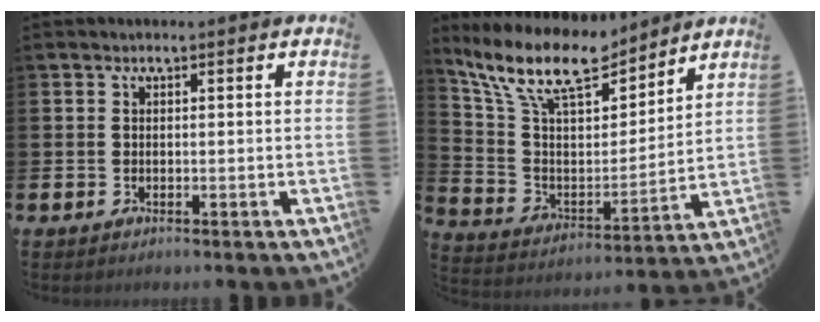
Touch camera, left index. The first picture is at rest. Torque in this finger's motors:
{"motor_torque": [1.23, -0.90, 0.72, 0.21]}